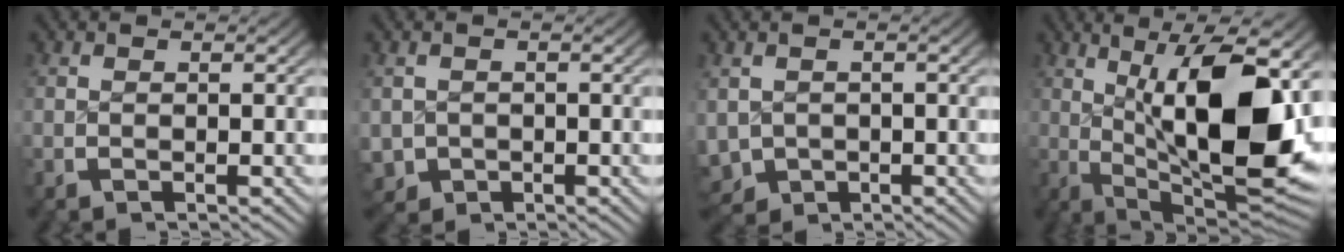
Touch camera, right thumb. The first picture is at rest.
{"total": 3.9, "force": [-1.3, 3.5, 1.3], "torque": [-0.041, -0.032, -0.008]}
{"total": 5.7, "force": [-1.7, 4.9, 2.4], "torque": [-0.070, -0.039, -0.010]}
{"total": 17.3, "force": [-0.2, 8.4, 15.1], "torque": [-0.243, -0.041, 0.028]}